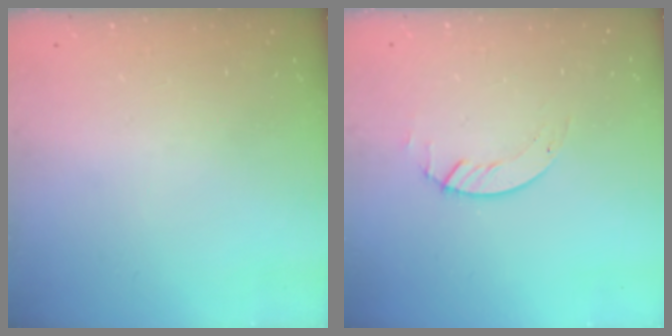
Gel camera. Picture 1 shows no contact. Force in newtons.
{"total": 1.3, "press": 1.2, "slide": 0.1}